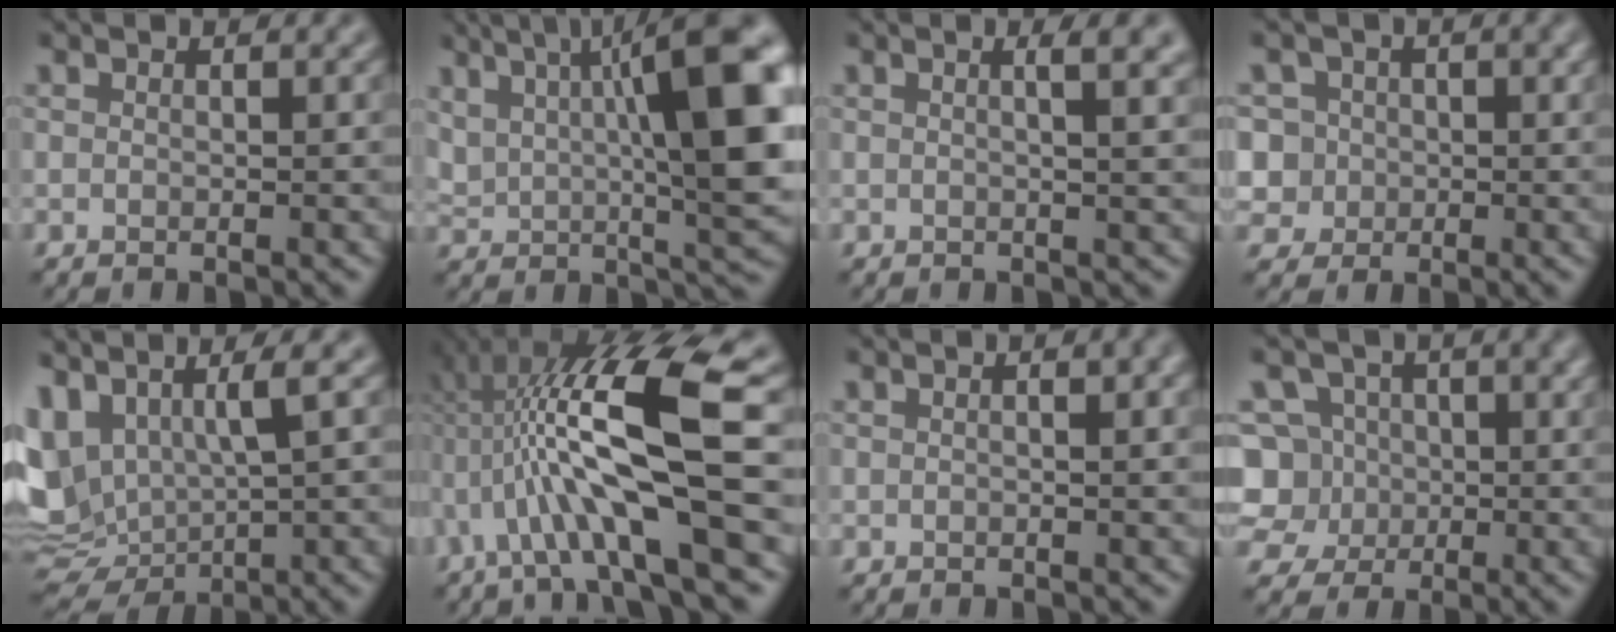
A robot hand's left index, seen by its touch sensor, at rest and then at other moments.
{"total": 14.4, "force": [4.0, 5.2, 12.8], "torque": [-0.183, 0.009, 0.069]}
{"total": 3.7, "force": [1.0, 1.3, 3.2], "torque": [-0.027, 0.014, 0.002]}
{"total": 5.7, "force": [1.4, 5.2, 1.9], "torque": [-0.032, 0.035, 0.003]}
{"total": 7.1, "force": [1.5, 3.5, 5.9], "torque": [-0.138, -0.018, 0.054]}
{"total": 10.8, "force": [-0.7, 2.7, 10.5], "torque": [-0.202, 0.019, -0.010]}
{"total": 1.6, "force": [0.2, 0.3, 1.6], "torque": [-0.023, 0.004, 0.002]}
{"total": 5.7, "force": [0.2, 5.2, 2.2], "torque": [-0.036, 0.039, -0.019]}